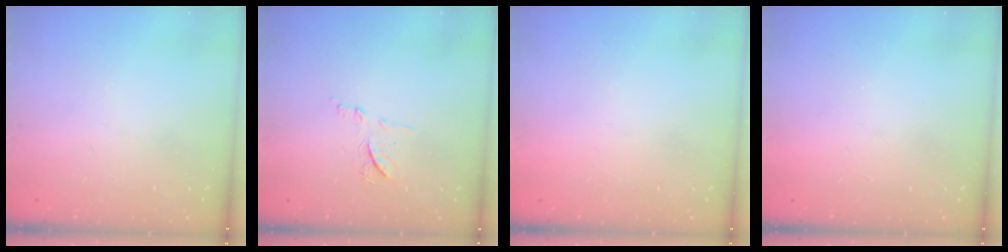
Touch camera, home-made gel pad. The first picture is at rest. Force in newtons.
{"total": 7.6, "press": 7.6, "slide": 0.6}
{"total": 1.5, "press": 1.5, "slide": 0.1}
{"total": 1.7, "press": 1.6, "slide": 0.1}